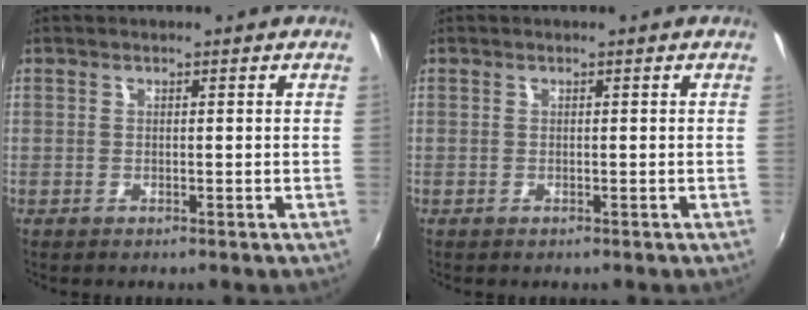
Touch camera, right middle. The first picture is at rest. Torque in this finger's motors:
{"motor_torque": [0.37, -0.29, 0.10, 0.05]}